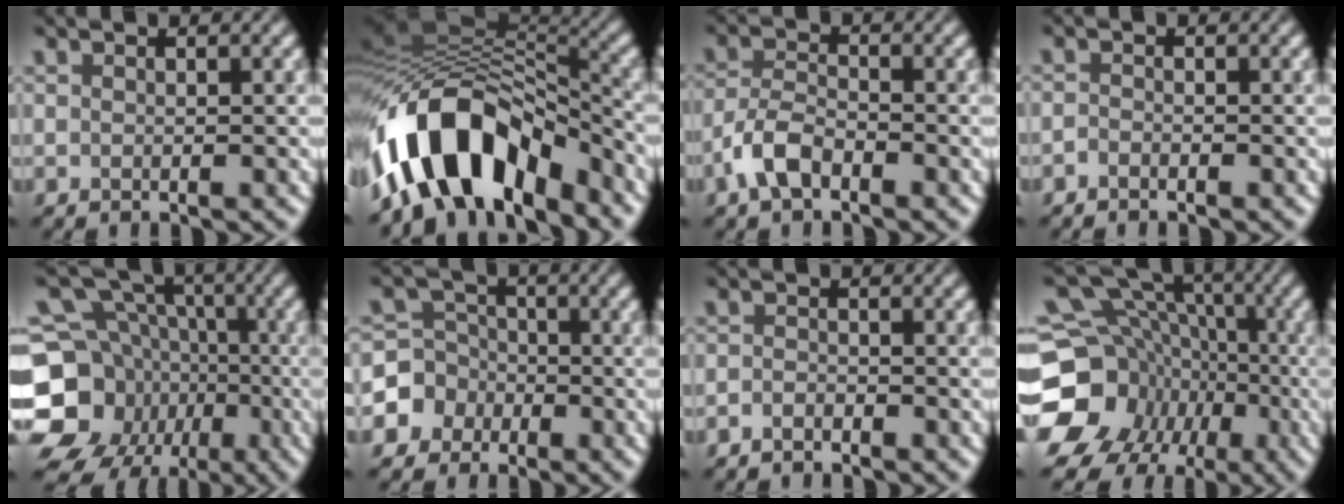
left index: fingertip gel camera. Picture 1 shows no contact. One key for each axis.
{"total": 12.4, "fx": -6.6, "fy": 6.7, "fz": 8.1, "tx": -0.130, "ty": 0.017, "tz": -0.121}
{"total": 3.4, "fx": -2.1, "fy": 1.6, "fz": 2.1, "tx": -0.044, "ty": 0.009, "tz": -0.051}
{"total": 0.6, "fx": -0.6, "fy": 0.2, "fz": 0.2, "tx": -0.004, "ty": 0.003, "tz": -0.014}
{"total": 14.6, "fx": -4.3, "fy": 12.7, "fz": 5.9, "tx": -0.141, "ty": -0.009, "tz": -0.085}
{"total": 4.0, "fx": -1.6, "fy": 3.7, "fz": 0.2, "tx": 0.019, "ty": 0.011, "tz": -0.052}
{"total": 0.9, "fx": -0.9, "fy": 0.3, "fz": 0.3, "tx": -0.006, "ty": 0.004, "tz": -0.020}
{"total": 16.0, "fx": -3.4, "fy": 14.2, "fz": 6.7, "tx": -0.148, "ty": 0.002, "tz": -0.070}